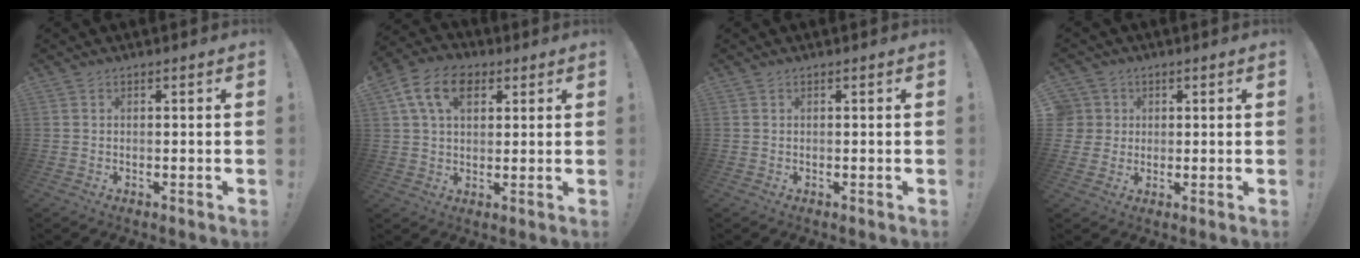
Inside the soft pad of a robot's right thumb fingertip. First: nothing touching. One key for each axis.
{"total": 11.4, "fx": 4.7, "fy": 7.3, "fz": 7.5, "tx": -0.123, "ty": 0.004, "tz": 0.088}
{"total": 0.0}
{"total": 5.2, "fx": 1.3, "fy": 5.0, "fz": 0.7, "tx": -0.019, "ty": 0.002, "tz": 0.029}